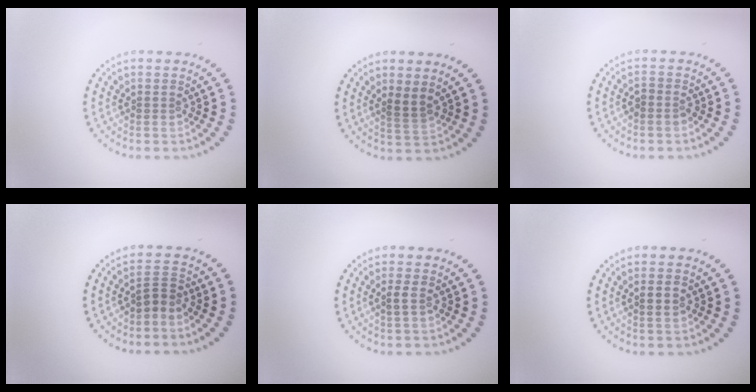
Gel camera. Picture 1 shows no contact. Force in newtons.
{"total": 1.8, "press": 1.5, "slide": 0.9}
{"total": 1.1, "press": 0.9, "slide": 0.6}
{"total": 1.8, "press": 1.3, "slide": 1.2}
{"total": 0.8, "press": 0.8, "slide": 0.2}
{"total": 1.1, "press": 1.1, "slide": 0.4}